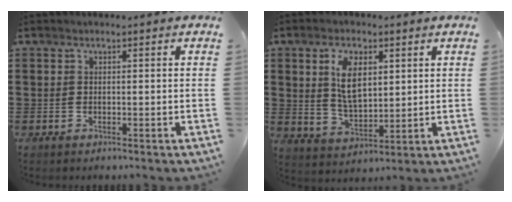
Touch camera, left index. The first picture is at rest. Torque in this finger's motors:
{"motor_torque": [1.27, 0.38, 0.64, 0.19]}